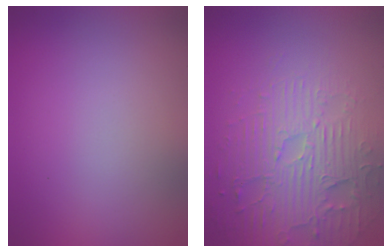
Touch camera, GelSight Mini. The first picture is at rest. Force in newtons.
{"total": 5.1, "press": 4.5, "slide": 2.5}